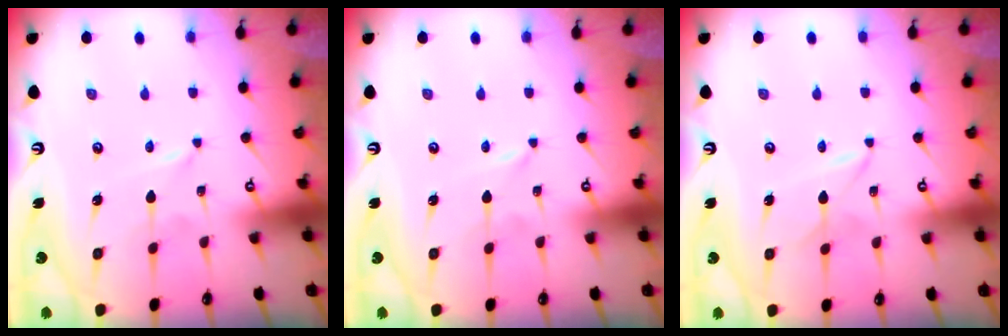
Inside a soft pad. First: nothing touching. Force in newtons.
{"total": 0.0}
{"total": 2.8, "press": 2.8, "slide": 0.4}